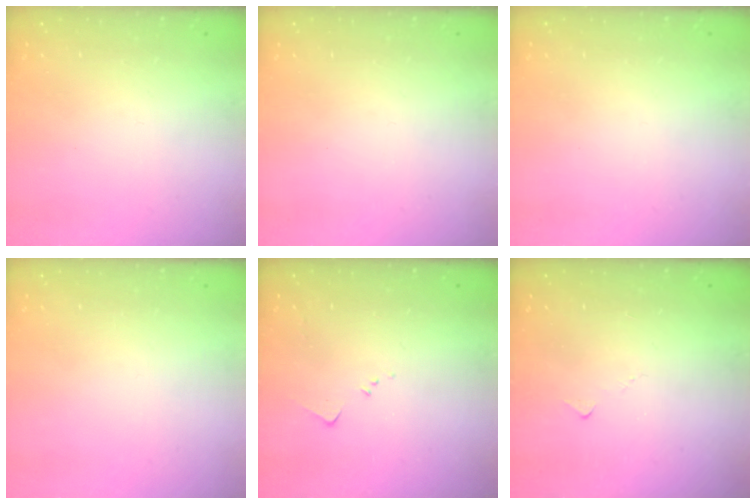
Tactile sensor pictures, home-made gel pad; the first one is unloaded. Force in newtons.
{"total": 0.0}
{"total": 0.0}
{"total": 0.0}
{"total": 3.7, "press": 3.7, "slide": 0.5}
{"total": 5.0, "press": 5.0, "slide": 0.7}